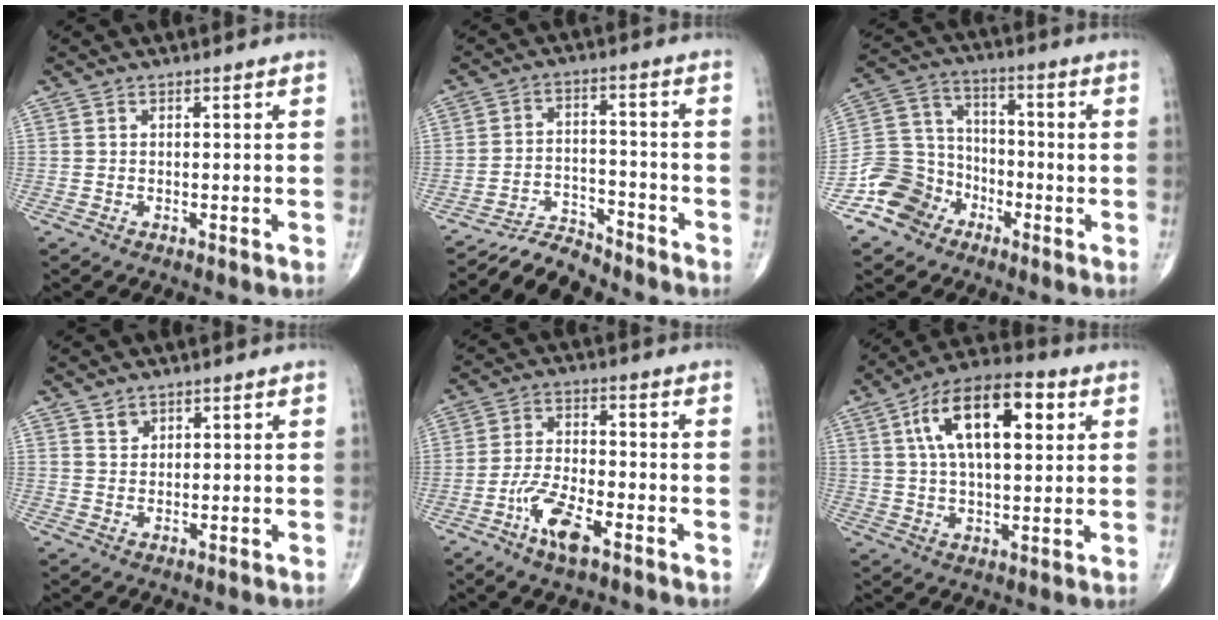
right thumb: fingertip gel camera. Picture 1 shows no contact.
{"total": 6.0, "force": [-5.9, 0.8, -0.4], "torque": [0.009, 0.053, -0.104]}
{"total": 11.2, "force": [-6.0, 8.9, 3.1], "torque": [-0.034, 0.059, -0.120]}
{"total": 2.0, "force": [1.5, 1.2, 0.4], "torque": [0.004, -0.011, 0.026]}
{"total": 8.4, "force": [-4.6, 2.8, 6.5], "torque": [-0.131, 0.017, -0.086]}
{"total": 16.9, "force": [5.4, 7.6, 14.1], "torque": [-0.224, 0.007, 0.085]}